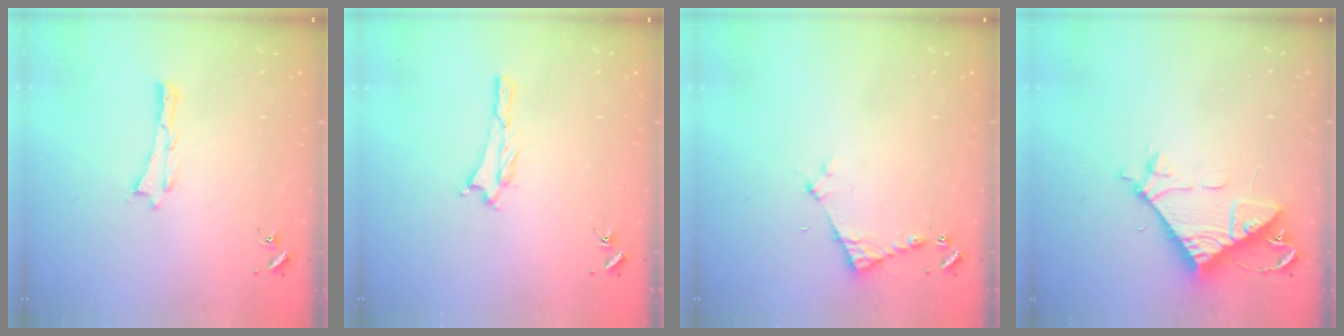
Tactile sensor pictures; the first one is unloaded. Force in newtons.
{"total": 1.4, "press": 1.4, "slide": 0.3}
{"total": 3.9, "press": 3.9, "slide": 0.3}
{"total": 9.7, "press": 9.7, "slide": 0.8}